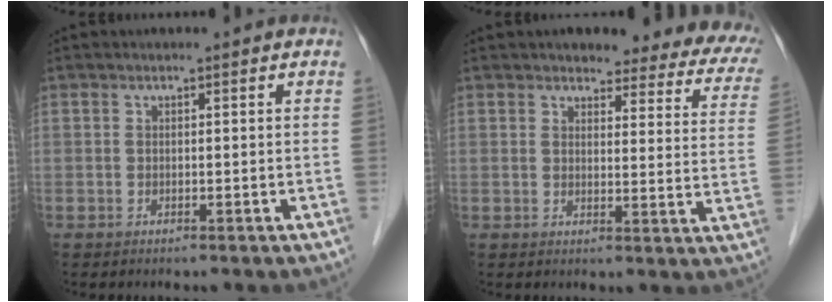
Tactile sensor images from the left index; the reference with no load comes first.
{"total": 15.8, "force": [13.7, 4.4, 6.6], "torque": [-0.032, -0.030, 0.126]}